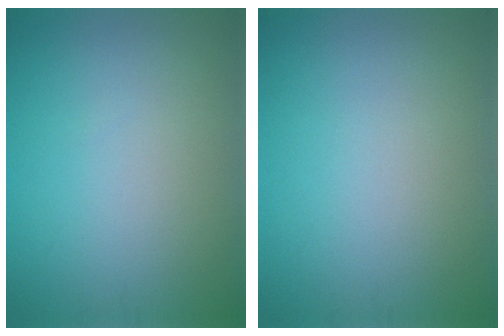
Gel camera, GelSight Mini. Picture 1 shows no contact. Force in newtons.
{"total": 0.0}